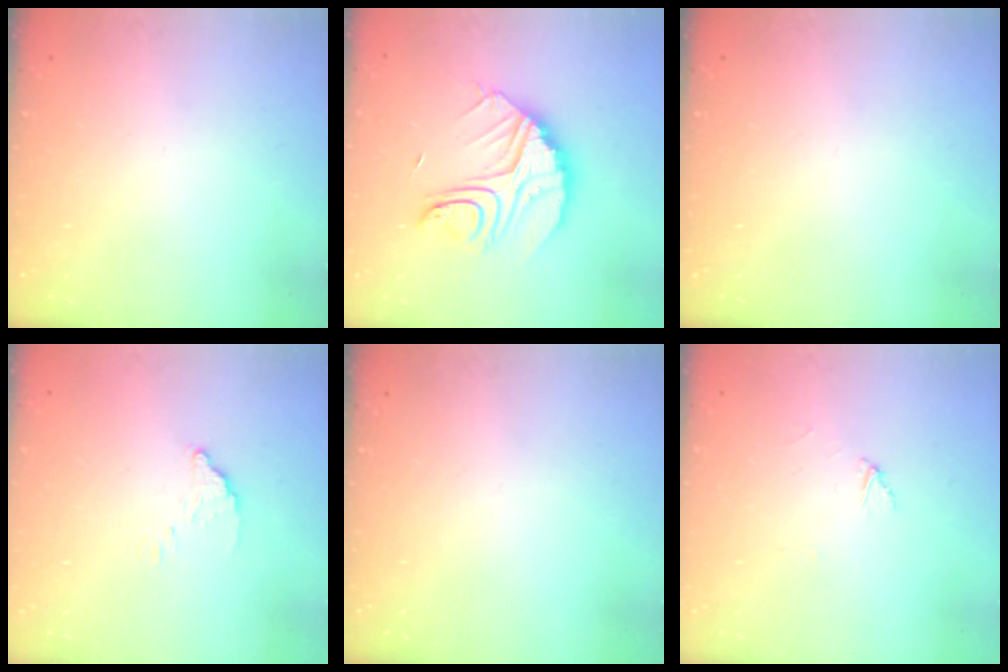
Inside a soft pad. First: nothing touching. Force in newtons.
{"total": 13.3, "press": 13.3, "slide": 0.9}
{"total": 0.0}
{"total": 3.9, "press": 3.9, "slide": 0.1}
{"total": 0.0}
{"total": 2.6, "press": 2.6, "slide": 0.2}